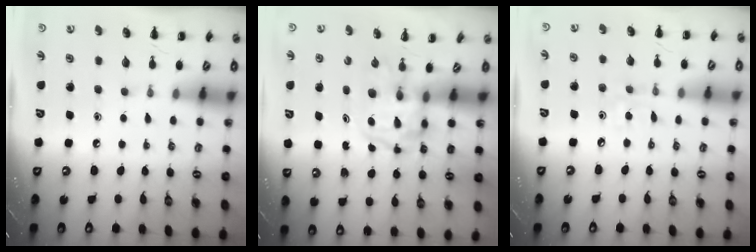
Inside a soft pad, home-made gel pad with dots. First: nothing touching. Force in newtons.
{"total": 3.8, "press": 3.7, "slide": 0.6}
{"total": 2.0, "press": 1.9, "slide": 0.6}